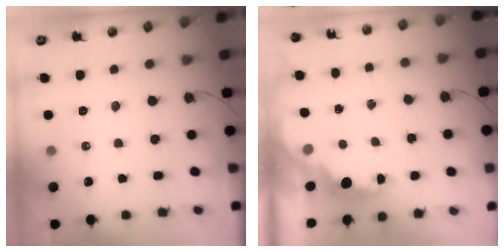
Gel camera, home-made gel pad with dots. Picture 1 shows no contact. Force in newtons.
{"total": 2.2, "press": 2.1, "slide": 0.8}